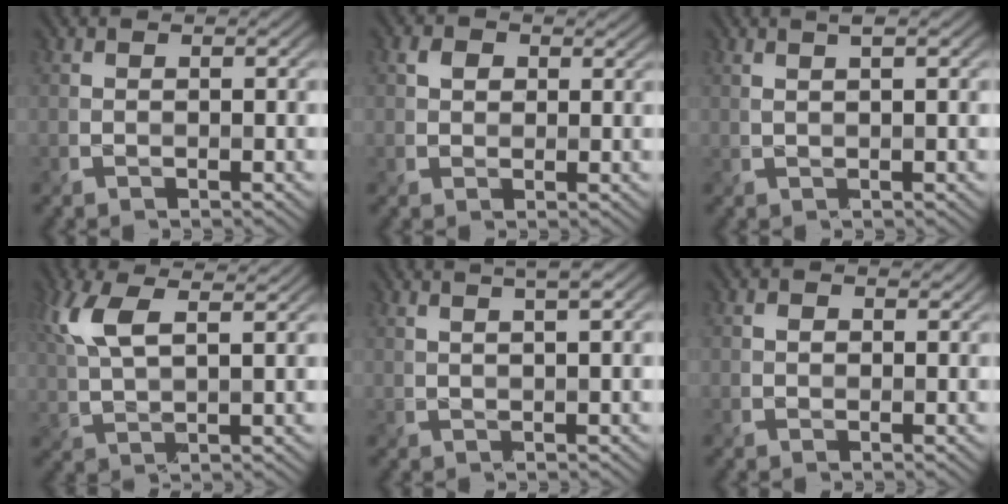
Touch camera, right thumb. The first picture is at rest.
{"total": 2.0, "force": [0.8, 1.7, 0.9], "torque": [-0.016, -0.002, 0.008]}
{"total": 1.8, "force": [0.9, 0.0, 1.5], "torque": [-0.020, -0.001, 0.018]}
{"total": 8.3, "force": [3.9, 3.2, 6.5], "torque": [-0.164, 0.013, 0.073]}
{"total": 4.2, "force": [2.5, 0.8, 3.3], "torque": [-0.042, 0.017, 0.024]}
{"total": 1.2, "force": [0.5, 1.0, 0.4], "torque": [-0.009, -0.003, 0.006]}